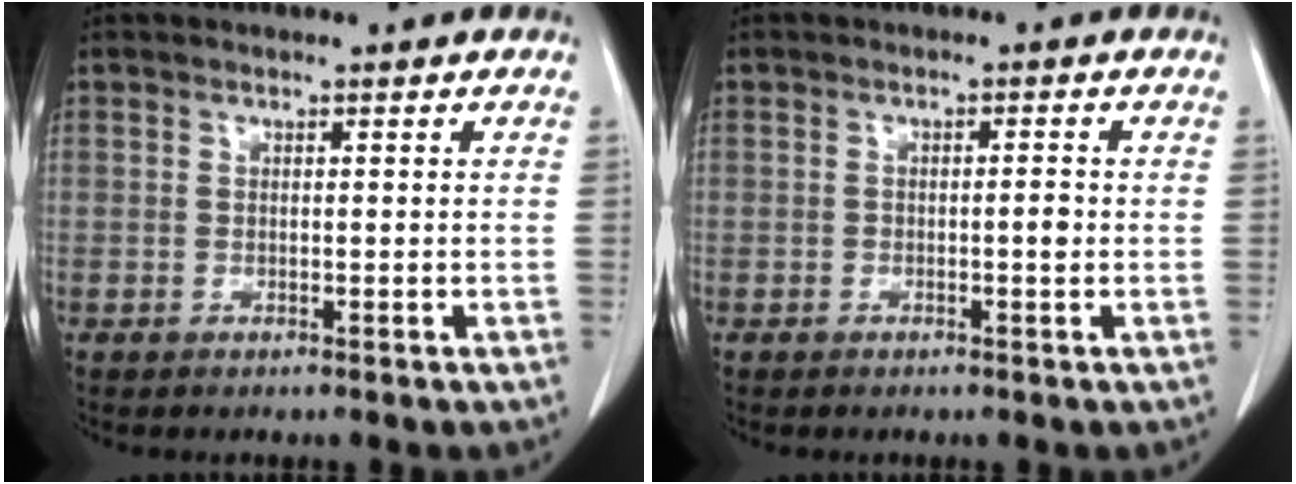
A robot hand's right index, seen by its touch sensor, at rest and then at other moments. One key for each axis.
{"total": 1.5, "fx": -0.4, "fy": 0.3, "fz": 1.4, "tx": -0.020, "ty": 0.002, "tz": -0.008}